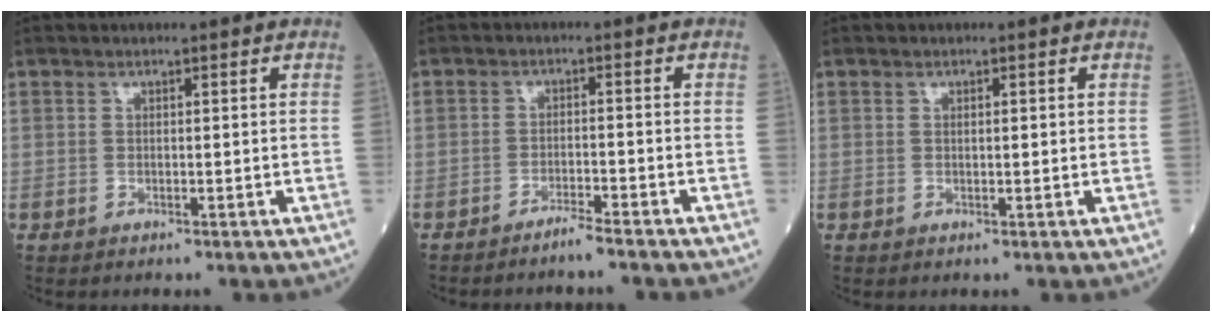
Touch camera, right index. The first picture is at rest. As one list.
[{"total": 2.5, "force": [-2.3, -0.6, 0.9], "torque": [-0.018, -0.003, -0.043]}, {"total": 0.6, "force": [0.1, 0.1, 0.6], "torque": [-0.013, 0.000, 0.004]}]